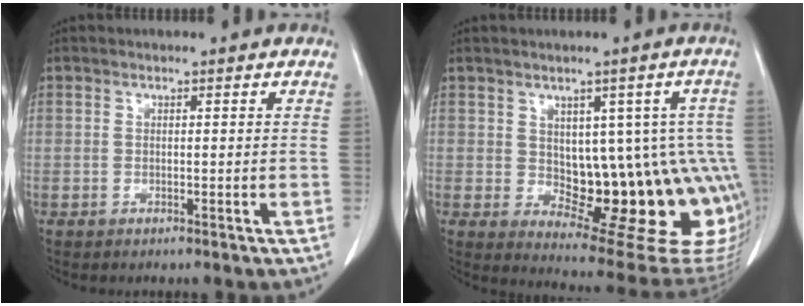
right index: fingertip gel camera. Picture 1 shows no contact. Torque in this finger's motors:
{"motor_torque": [0.60, 0.05, 0.36, 0.05]}